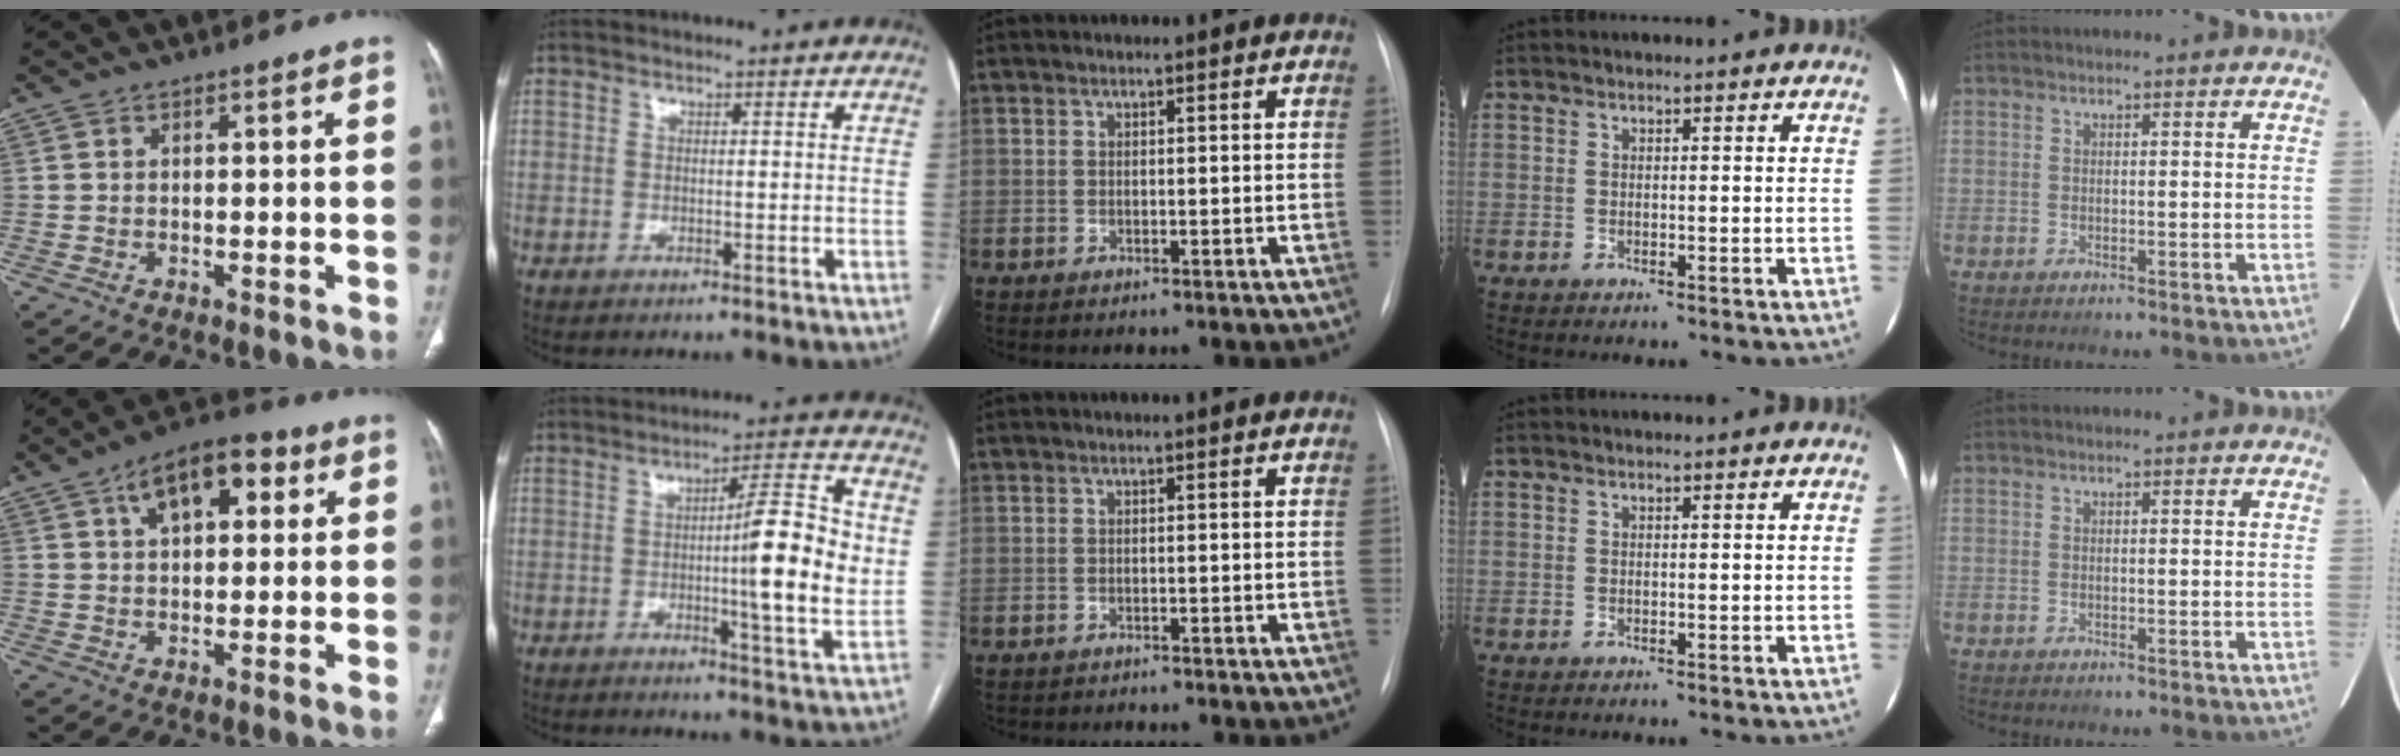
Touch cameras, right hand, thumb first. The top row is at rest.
{"thumb": {"total": 11.1, "force": [4.3, 5.5, 8.6], "torque": [-0.103, 0.016, 0.058]}, "index": {"total": 12.9, "force": [0.2, 0.8, 12.9], "torque": [-0.179, 0.003, -0.002]}, "middle": {"total": 0.5, "force": [-0.5, 0.2, -0.1], "torque": [-0.007, -0.001, -0.009]}}